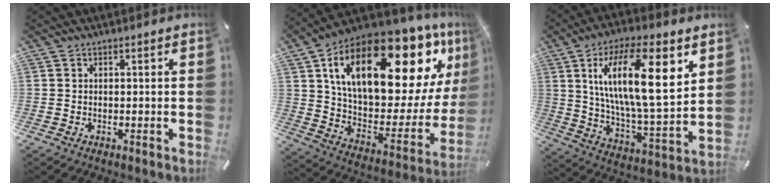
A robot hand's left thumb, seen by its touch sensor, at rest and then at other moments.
{"total": 28.3, "force": [14.3, 12.7, 20.9], "torque": [-0.341, -0.091, 0.241]}
{"total": 21.8, "force": [8.6, 7.9, 18.5], "torque": [-0.323, -0.032, 0.128]}